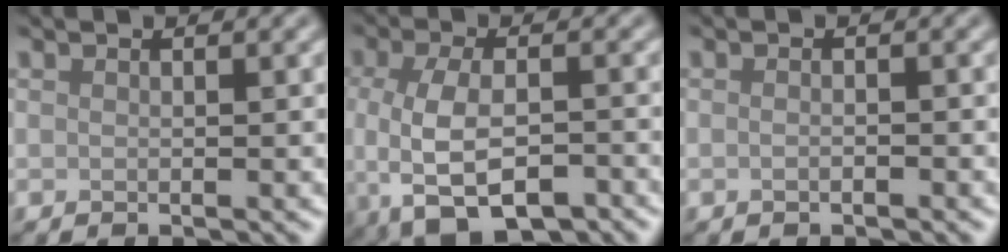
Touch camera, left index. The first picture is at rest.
{"total": 7.6, "force": [-2.7, 3.8, 6.0], "torque": [-0.124, -0.025, -0.047]}
{"total": 0.8, "force": [-0.4, 0.3, 0.7], "torque": [-0.014, -0.002, -0.008]}